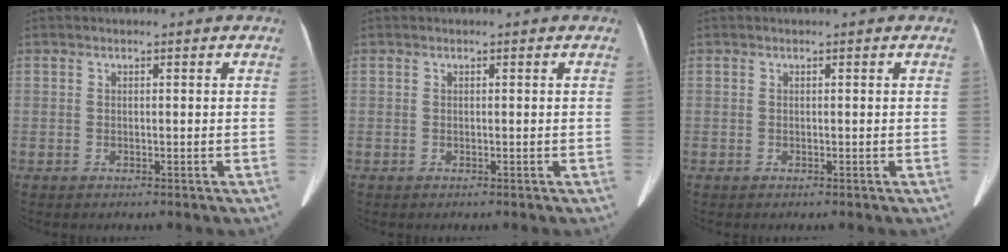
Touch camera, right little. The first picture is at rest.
{"total": 0.0}
{"total": 0.0}